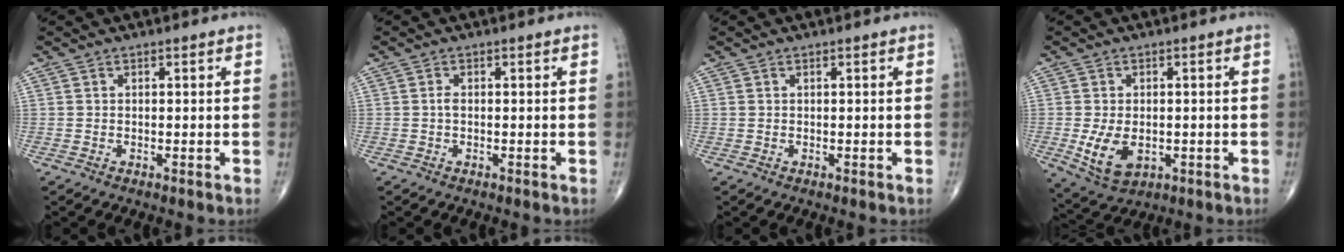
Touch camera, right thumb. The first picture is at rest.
{"total": 0.8, "force": [-0.1, 0.4, 0.7], "torque": [-0.017, 0.000, -0.003]}
{"total": 0.0}
{"total": 7.6, "force": [-1.4, 4.8, 5.8], "torque": [-0.101, -0.009, -0.012]}